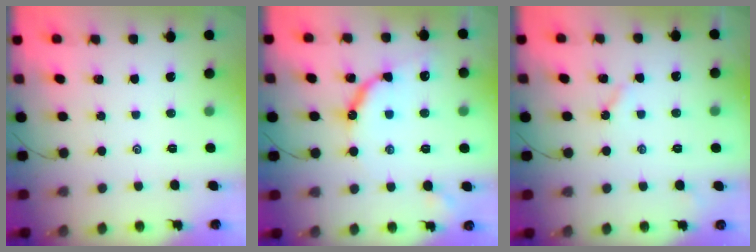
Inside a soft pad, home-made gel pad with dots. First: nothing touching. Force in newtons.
{"total": 10.1, "press": 10.0, "slide": 1.3}
{"total": 2.6, "press": 2.5, "slide": 0.3}